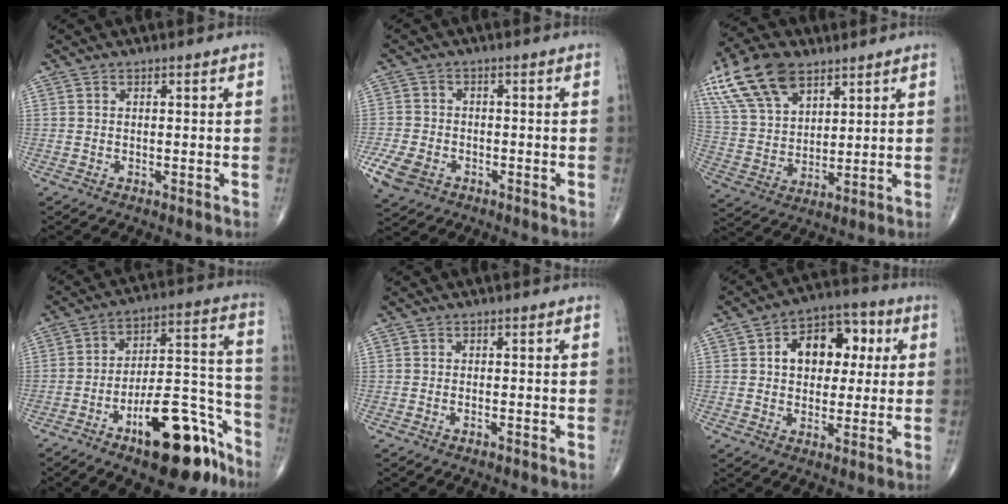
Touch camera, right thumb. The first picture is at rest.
{"total": 6.9, "force": [-3.4, 4.8, 3.5], "torque": [-0.076, 0.005, -0.060]}
{"total": 15.9, "force": [9.1, 8.7, 9.6], "torque": [-0.171, -0.020, 0.176]}
{"total": 20.0, "force": [-12.0, 7.5, 14.1], "torque": [-0.166, 0.102, -0.184]}
{"total": 0.6, "force": [-0.5, 0.1, 0.3], "torque": [-0.010, 0.003, -0.008]}
{"total": 12.6, "force": [2.7, 8.6, 8.8], "torque": [-0.086, 0.020, 0.035]}